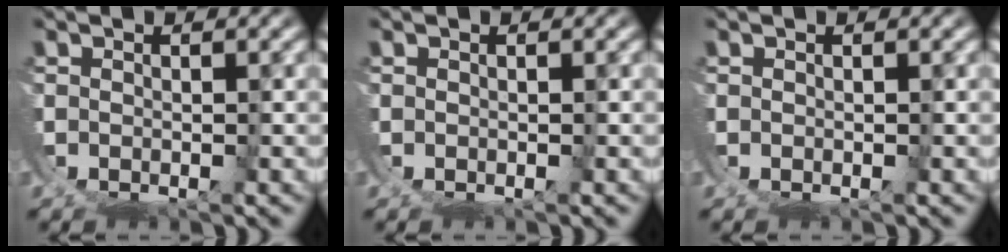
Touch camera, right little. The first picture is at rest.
{"total": 0.0}
{"total": 0.0}